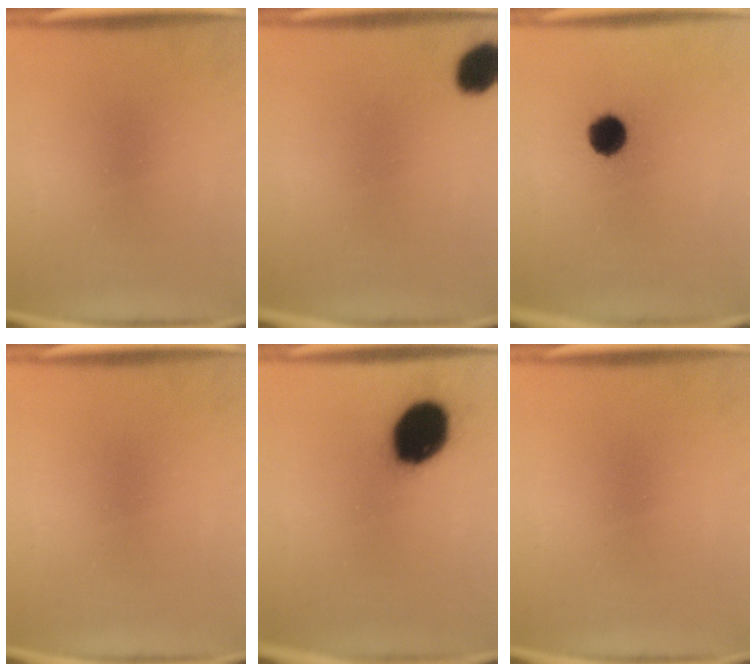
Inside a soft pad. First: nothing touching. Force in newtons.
{"total": 6.4}
{"total": 7.2}
{"total": 0.0}
{"total": 15.7}
{"total": 0.0}